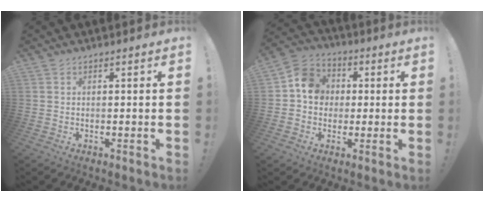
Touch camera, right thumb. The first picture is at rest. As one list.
[{"total": 10.9, "force": [1.1, 9.6, 4.9], "torque": [-0.063, 0.015, 0.027]}]